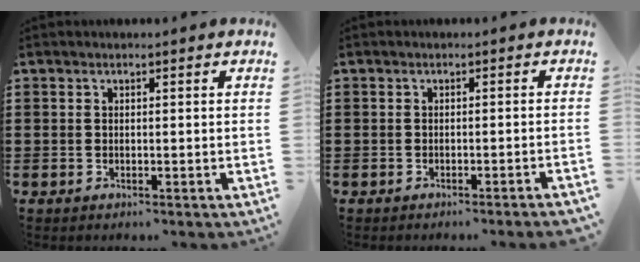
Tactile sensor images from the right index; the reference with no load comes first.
{"total": 1.2, "force": [-1.0, -0.2, 0.7], "torque": [-0.012, -0.001, -0.019]}